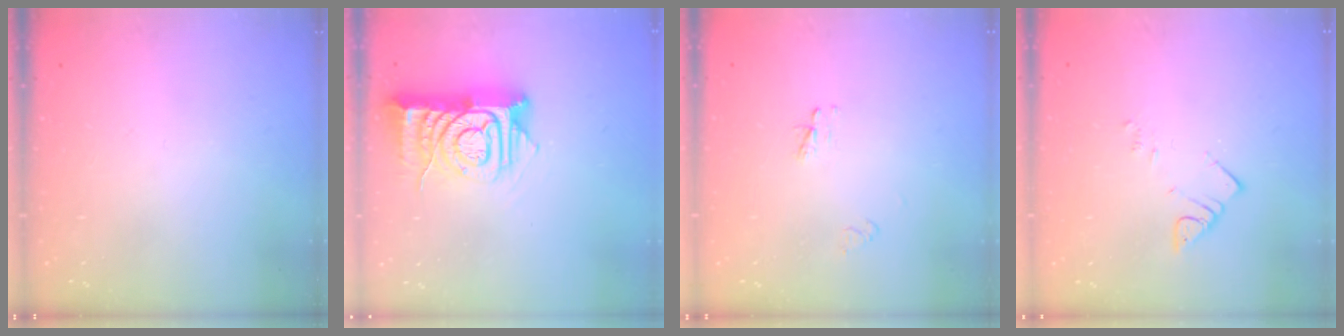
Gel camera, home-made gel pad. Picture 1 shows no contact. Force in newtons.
{"total": 13.0, "press": 13.0, "slide": 1.1}
{"total": 2.3, "press": 2.2, "slide": 0.2}
{"total": 3.8, "press": 3.7, "slide": 0.5}